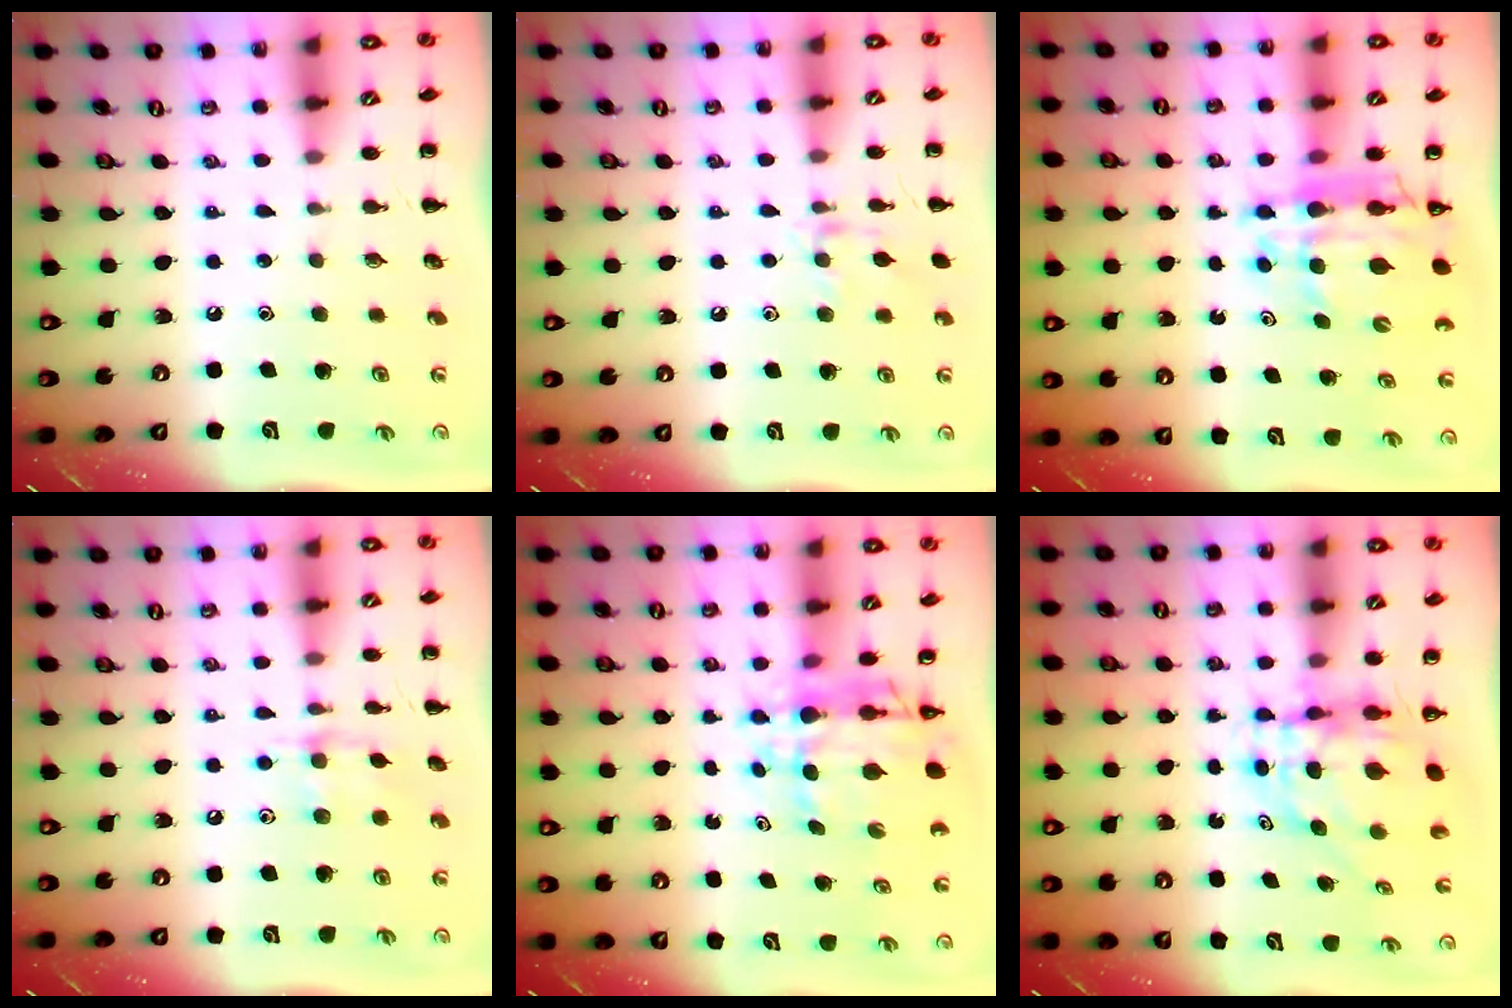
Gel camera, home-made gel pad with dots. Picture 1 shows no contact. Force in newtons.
{"total": 7.8, "press": 7.7, "slide": 1.3}
{"total": 12.1, "press": 11.7, "slide": 3.3}
{"total": 7.7, "press": 7.7, "slide": 0.6}
{"total": 8.1, "press": 7.6, "slide": 2.6}
{"total": 6.5, "press": 6.3, "slide": 1.5}